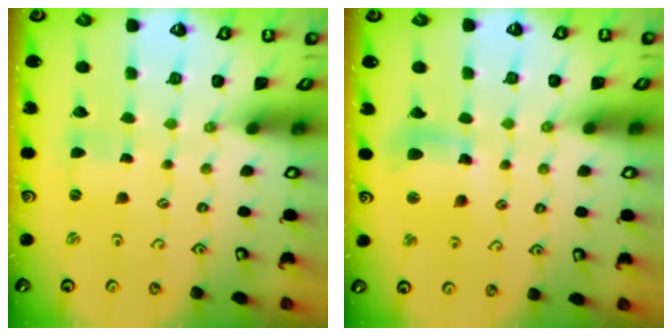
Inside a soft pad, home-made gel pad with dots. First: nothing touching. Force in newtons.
{"total": 11.0, "press": 10.9, "slide": 1.4}